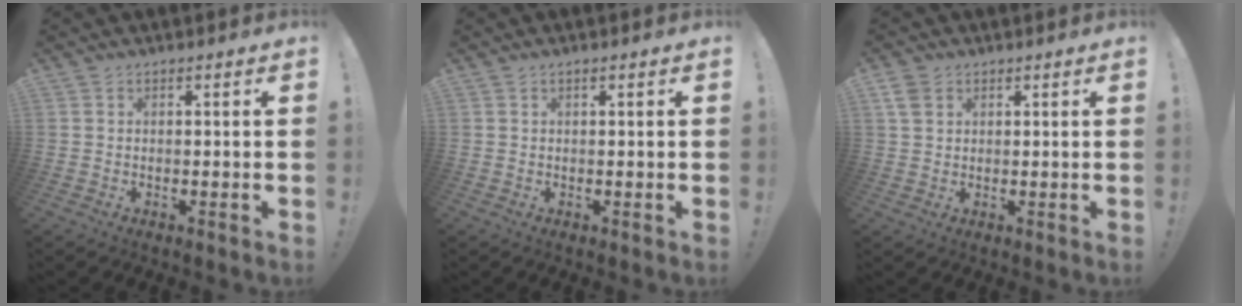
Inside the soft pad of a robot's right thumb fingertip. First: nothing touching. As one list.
[{"total": 0.6, "force": [0.3, 0.0, 0.5], "torque": [-0.019, 0.004, 0.006]}, {"total": 4.7, "force": [2.2, 3.7, 1.8], "torque": [-0.027, -0.003, 0.044]}]